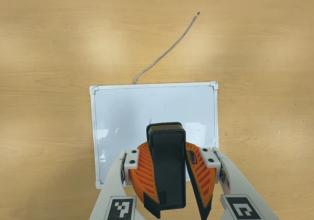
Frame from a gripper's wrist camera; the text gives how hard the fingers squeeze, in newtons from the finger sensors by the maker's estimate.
{"total": 11.2, "left": 10.6, "right": 11.8}